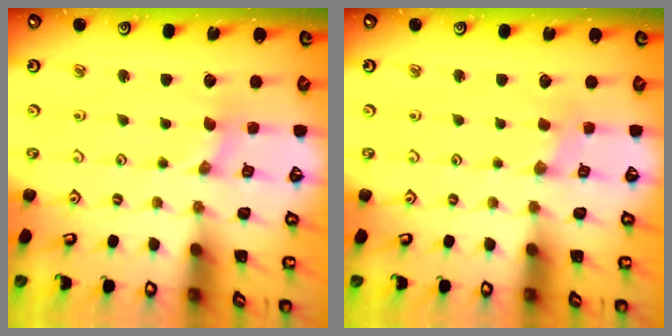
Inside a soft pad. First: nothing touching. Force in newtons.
{"total": 0.0}